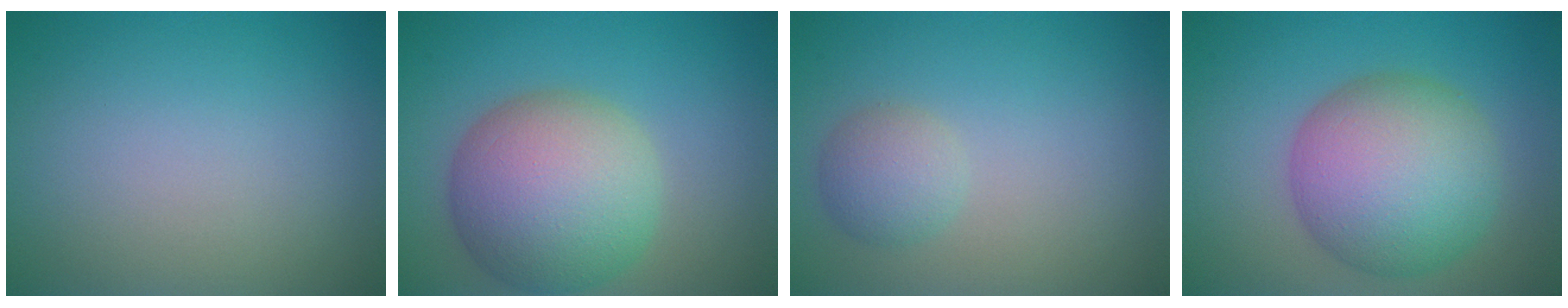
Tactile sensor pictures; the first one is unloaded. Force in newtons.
{"total": 9.7, "press": 9.7, "slide": 0.5}
{"total": 2.4, "press": 2.4, "slide": 0.0}
{"total": 9.7, "press": 9.7, "slide": 0.4}